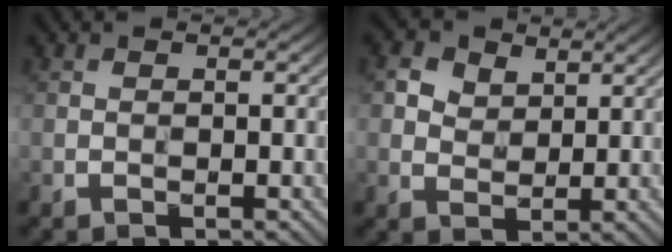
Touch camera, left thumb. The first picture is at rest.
{"total": 4.1, "force": [2.2, 2.9, 2.0], "torque": [-0.048, 0.000, 0.039]}